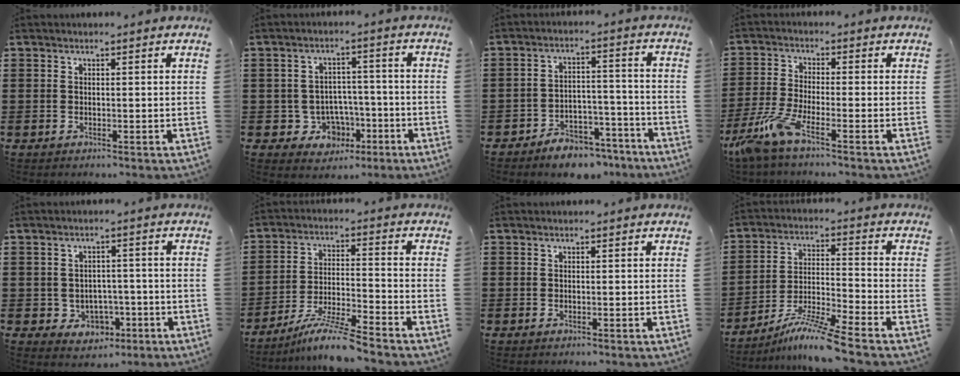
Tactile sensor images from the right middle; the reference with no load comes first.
{"total": 5.6, "force": [-2.4, 4.9, 1.5], "torque": [-0.033, 0.011, -0.043]}
{"total": 5.7, "force": [-5.4, 1.7, 0.7], "torque": [-0.008, 0.021, -0.106]}
{"total": 6.4, "force": [-4.5, 0.8, 4.5], "torque": [-0.128, -0.025, -0.094]}
{"total": 3.4, "force": [-1.4, 2.9, 1.0], "torque": [-0.031, 0.006, -0.031]}
{"total": 7.8, "force": [-6.7, -0.2, 4.0], "torque": [-0.080, -0.011, -0.129]}
{"total": 0.0}
{"total": 8.1, "force": [-6.9, -0.8, 4.2], "torque": [-0.085, -0.014, -0.136]}